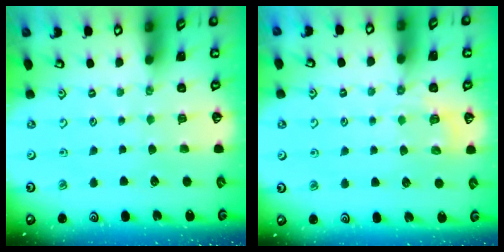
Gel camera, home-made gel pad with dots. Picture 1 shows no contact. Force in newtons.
{"total": 5.1, "press": 4.9, "slide": 1.4}